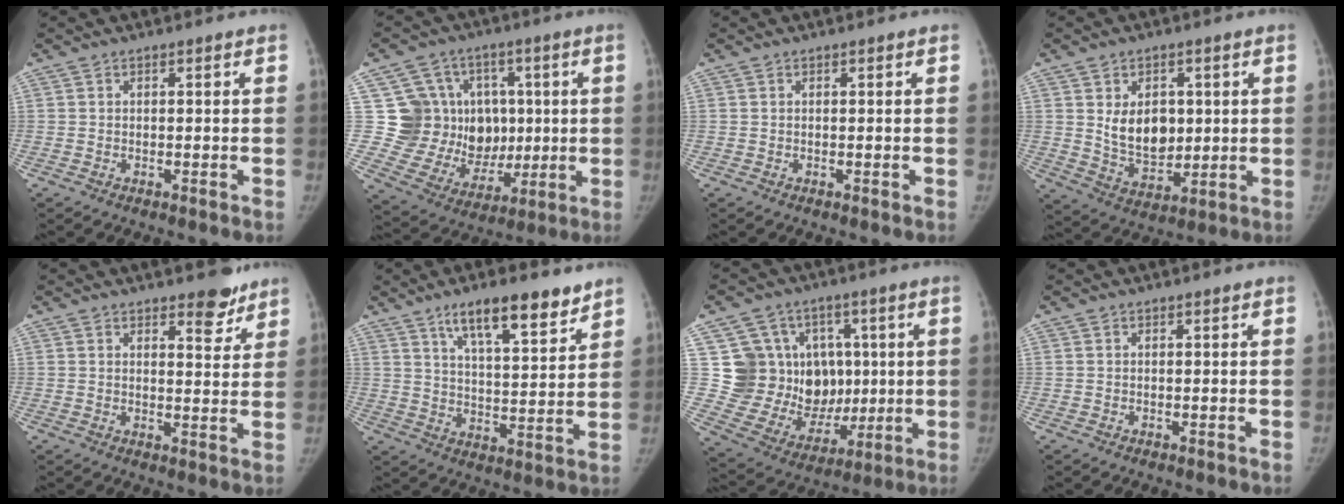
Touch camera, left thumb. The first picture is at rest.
{"total": 16.2, "force": [2.2, 14.1, 7.6], "torque": [-0.063, 0.008, 0.064]}
{"total": 0.0}
{"total": 10.3, "force": [1.8, 7.1, 7.2], "torque": [-0.082, -0.020, 0.046]}
{"total": 5.4, "force": [4.1, 2.3, 2.7], "torque": [-0.010, -0.028, 0.055]}
{"total": 13.1, "force": [8.9, 3.6, 8.8], "torque": [-0.117, -0.048, 0.147]}
{"total": 17.6, "force": [2.8, 15.1, 8.6], "torque": [-0.083, 0.010, 0.080]}
{"total": 0.0}